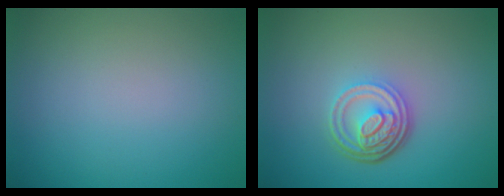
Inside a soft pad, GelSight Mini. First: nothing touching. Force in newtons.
{"total": 4.9, "press": 3.5, "slide": 3.4}